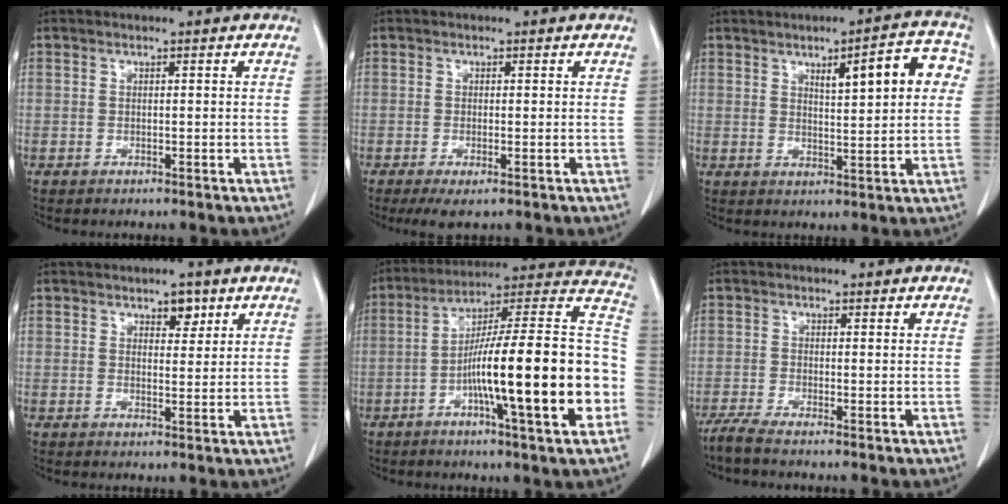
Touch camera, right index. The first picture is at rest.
{"total": 2.9, "force": [-1.5, 0.7, 2.4], "torque": [-0.042, -0.008, -0.020]}
{"total": 9.0, "force": [2.8, 1.9, 8.3], "torque": [-0.111, 0.020, 0.038]}
{"total": 2.9, "force": [1.7, 1.4, 1.8], "torque": [-0.023, 0.001, 0.027]}
{"total": 23.5, "force": [-5.8, 1.1, 22.8], "torque": [-0.294, 0.013, -0.095]}
{"total": 2.5, "force": [-2.1, -0.4, 1.3], "torque": [-0.035, -0.006, -0.047]}